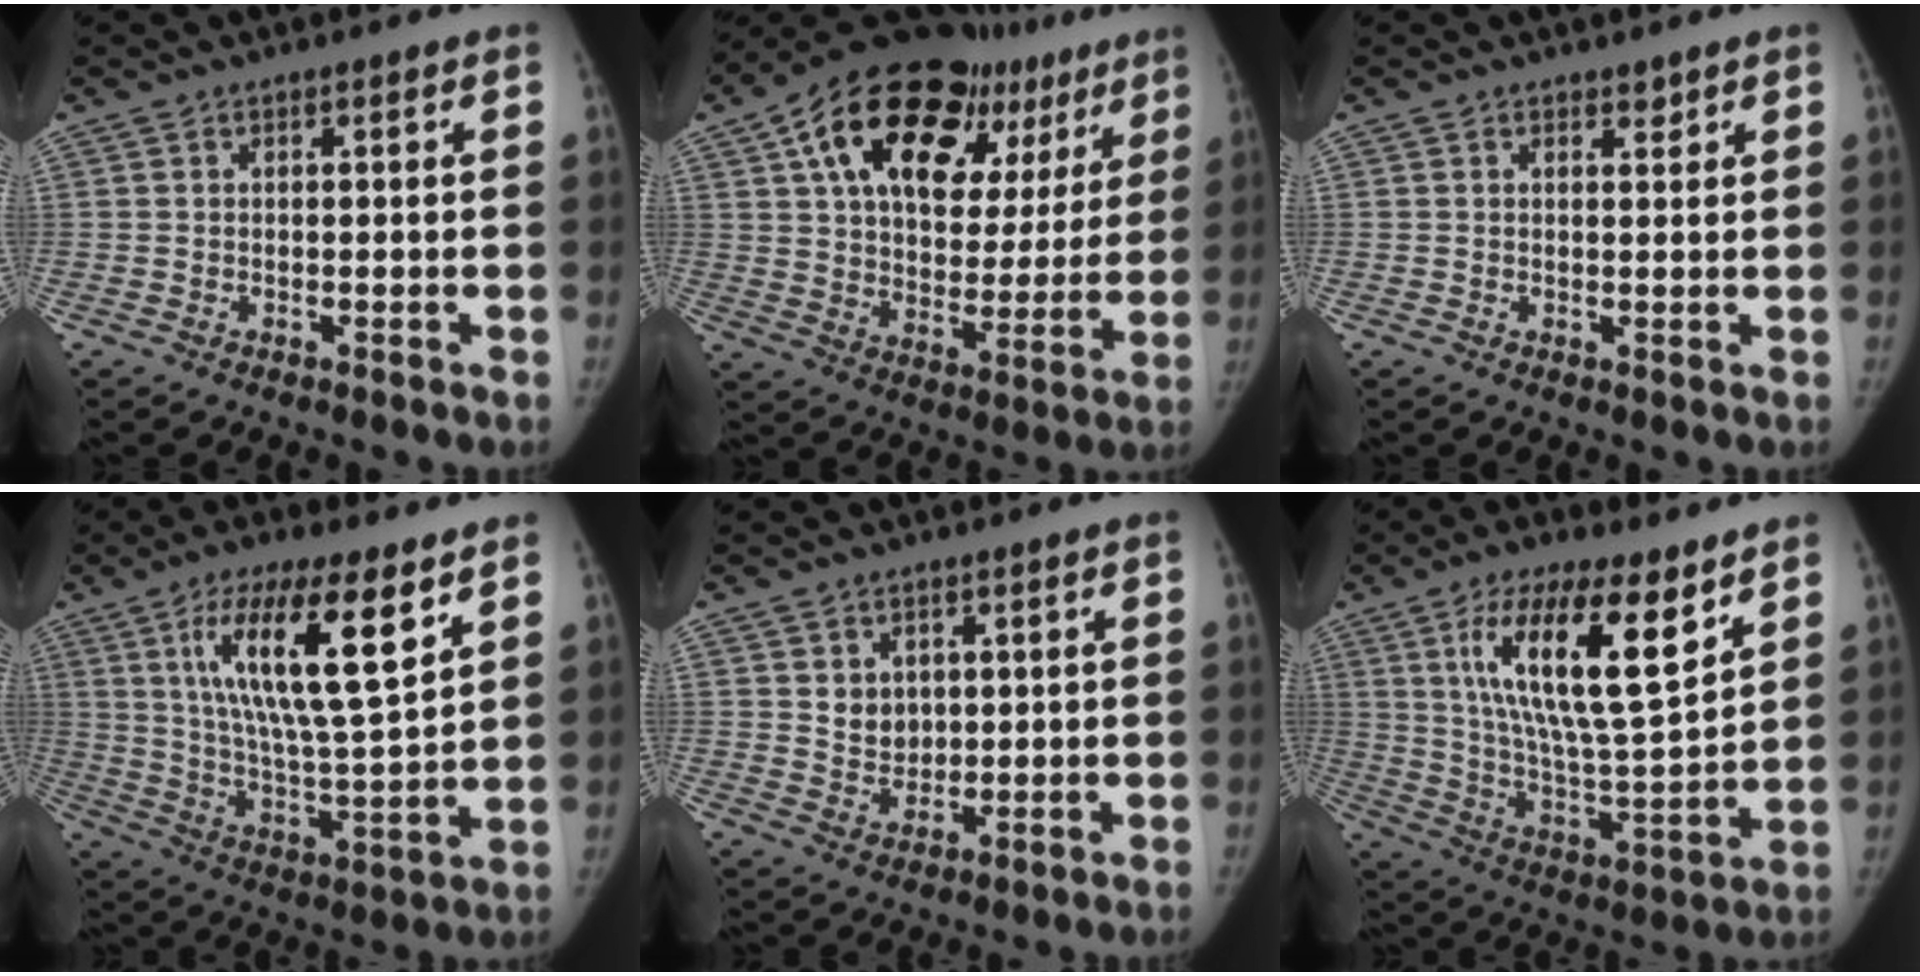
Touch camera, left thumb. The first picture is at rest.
{"total": 29.0, "force": [14.8, 16.6, 18.6], "torque": [-0.243, 0.016, 0.234]}
{"total": 1.0, "force": [0.9, 0.5, 0.3], "torque": [0.006, -0.006, 0.012]}
{"total": 17.6, "force": [8.1, 4.1, 15.0], "torque": [-0.258, -0.040, 0.145]}
{"total": 4.3, "force": [1.4, 3.6, 2.0], "torque": [-0.011, -0.013, 0.032]}
{"total": 19.1, "force": [9.0, 5.7, 15.9], "torque": [-0.260, -0.045, 0.161]}